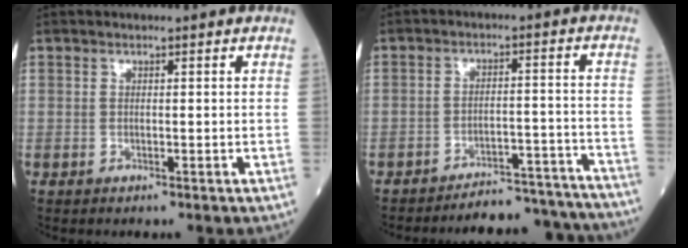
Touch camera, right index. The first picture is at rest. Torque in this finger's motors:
{"motor_torque": [0.54, -0.95, -0.01, -0.05]}